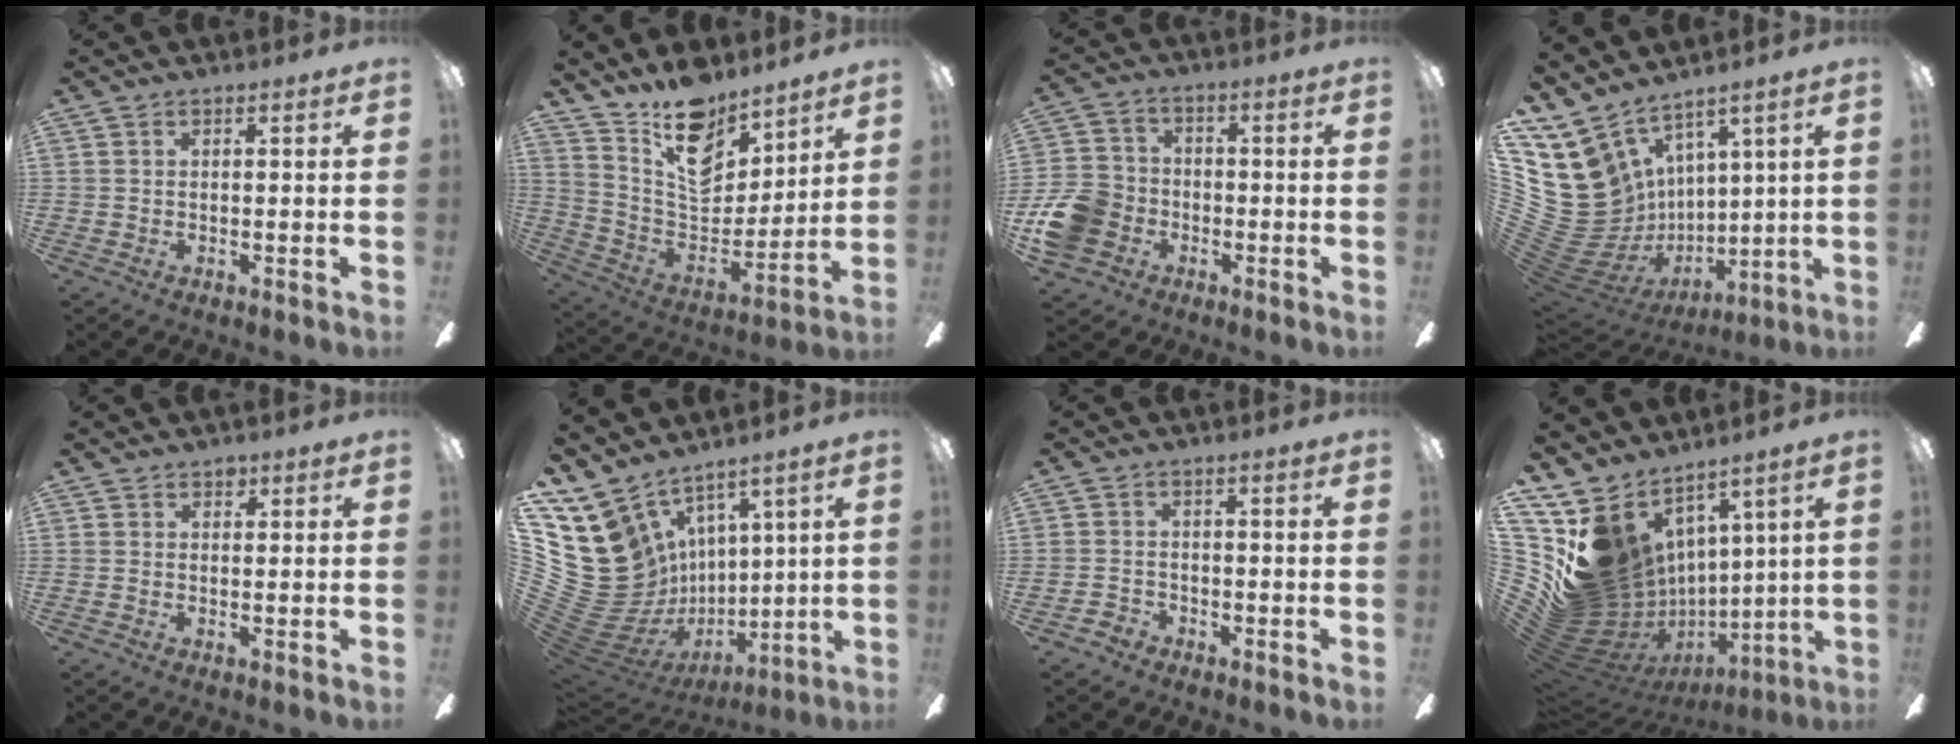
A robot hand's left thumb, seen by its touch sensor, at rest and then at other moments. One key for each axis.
{"total": 17.3, "fx": 12.7, "fy": 9.0, "fz": 7.5, "tx": -0.129, "ty": -0.088, "tz": 0.234}
{"total": 11.5, "fx": -4.5, "fy": 9.5, "fz": 4.7, "tx": -0.107, "ty": 0.041, "tz": -0.079}
{"total": 16.0, "fx": 4.1, "fy": 13.3, "fz": 7.9, "tx": -0.208, "ty": -0.072, "tz": 0.106}
{"total": 1.2, "fx": 0.6, "fy": 1.0, "fz": 0.2, "tx": 0.003, "ty": 0.001, "tz": 0.008}
{"total": 18.6, "fx": 3.4, "fy": 15.6, "fz": 9.6, "tx": -0.241, "ty": -0.079, "tz": 0.112}
{"total": 2.6, "fx": -2.1, "fy": 1.6, "fz": 0.3, "tx": -0.004, "ty": 0.012, "tz": -0.041}
{"total": 16.6, "fx": 3.5, "fy": 14.7, "fz": 6.9, "tx": -0.132, "ty": -0.071, "tz": 0.123}